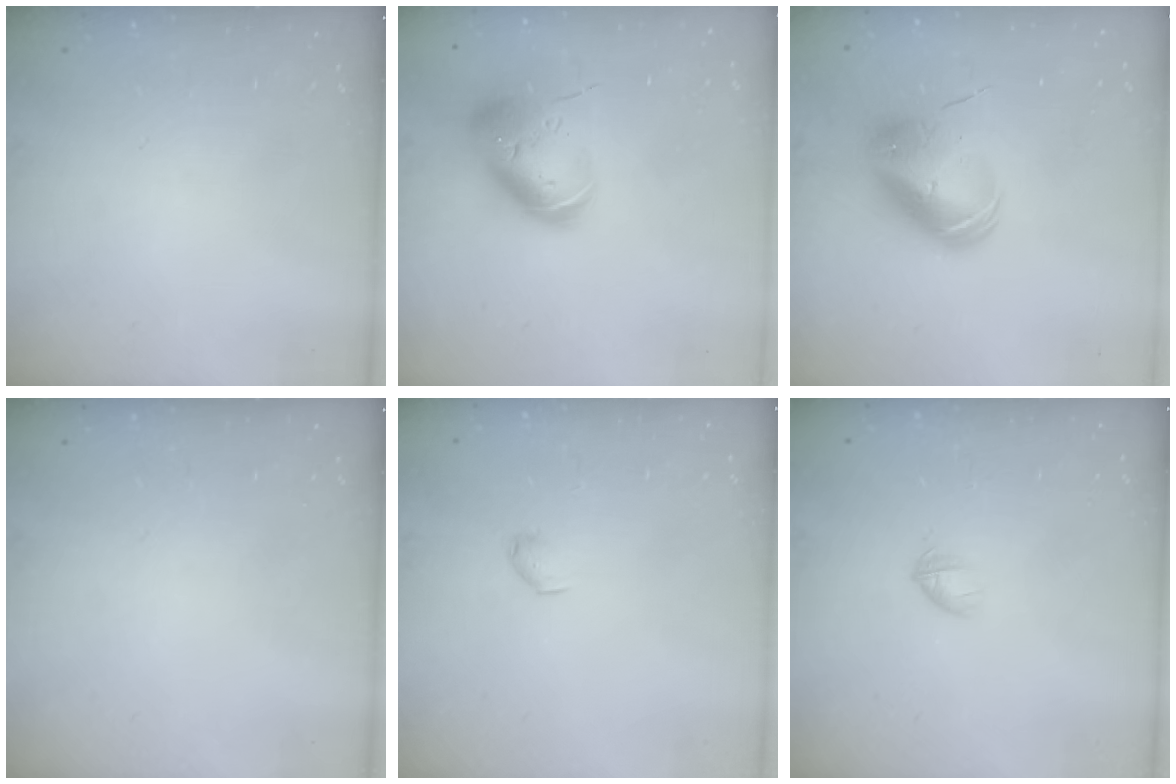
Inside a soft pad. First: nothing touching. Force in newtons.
{"total": 18.4, "press": 18.2, "slide": 2.7}
{"total": 9.3, "press": 9.2, "slide": 1.8}
{"total": 0.0}
{"total": 2.9, "press": 2.9, "slide": 0.5}
{"total": 2.8, "press": 2.6, "slide": 0.9}